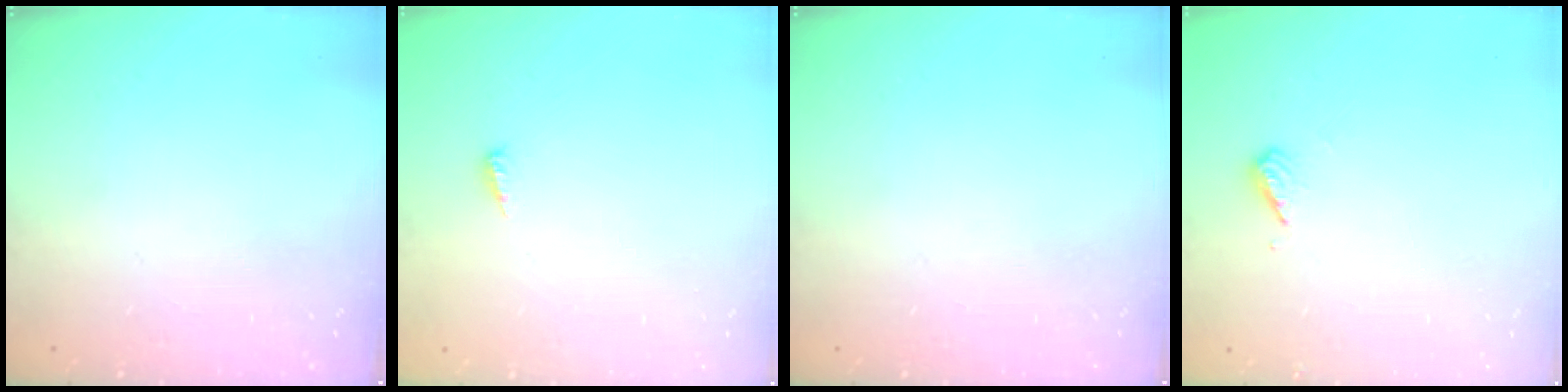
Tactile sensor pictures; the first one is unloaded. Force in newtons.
{"total": 4.6, "press": 4.5, "slide": 0.9}
{"total": 0.0}
{"total": 5.8, "press": 5.6, "slide": 1.3}